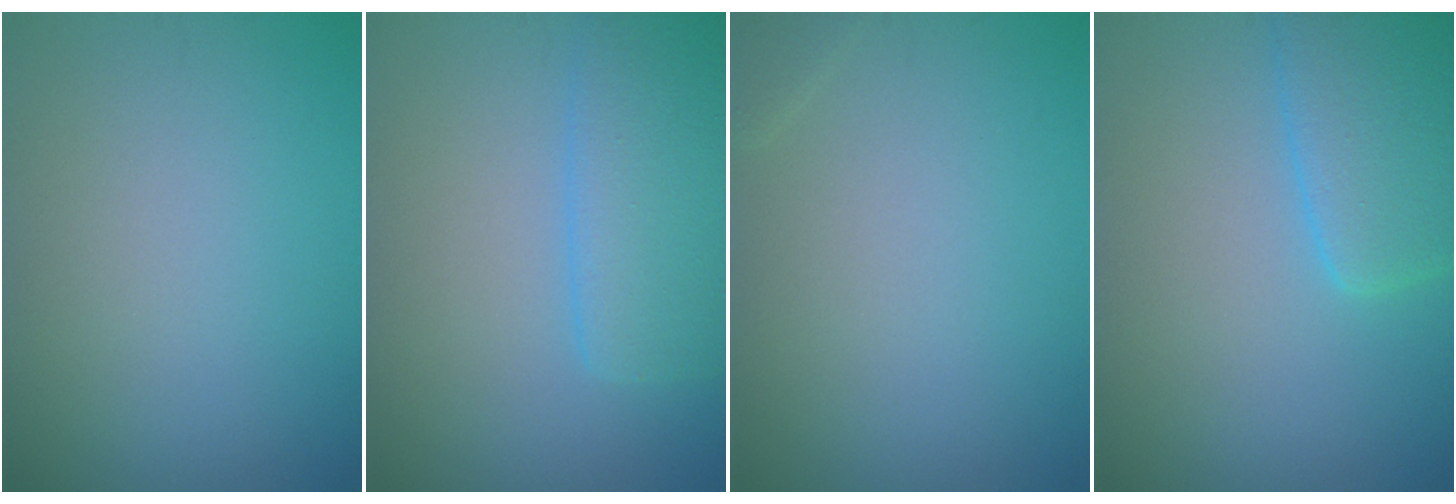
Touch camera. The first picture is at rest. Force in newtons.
{"total": 4.9, "press": 4.9, "slide": 0.3}
{"total": 0.6, "press": 0.5, "slide": 0.1}
{"total": 5.4, "press": 5.4, "slide": 0.3}